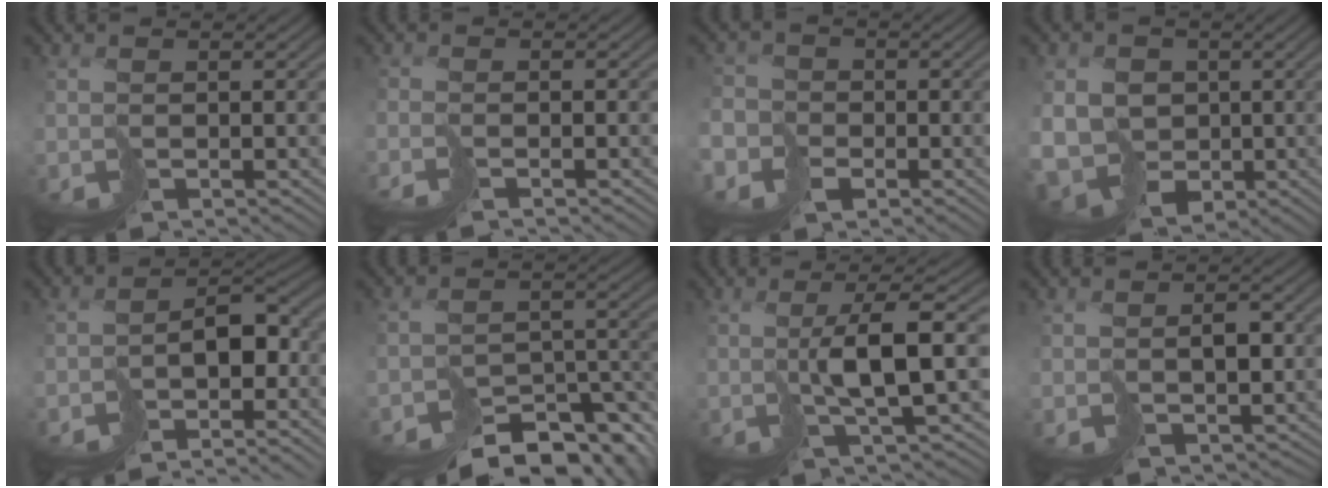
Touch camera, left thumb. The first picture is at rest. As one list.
[{"total": 1.8, "force": [-1.1, -1.3, -0.5], "torque": [0.017, 0.007, -0.025]}, {"total": 5.8, "force": [-3.2, 4.6, 1.5], "torque": [-0.043, -0.019, -0.080]}, {"total": 10.2, "force": [-0.7, 9.1, 4.5], "torque": [-0.124, -0.028, -0.028]}, {"total": 5.1, "force": [-3.6, 2.2, 3.0], "torque": [-0.031, -0.007, -0.064]}, {"total": 10.7, "force": [-9.4, 3.9, 3.5], "torque": [-0.046, -0.011, -0.111]}, {"total": 4.8, "force": [1.6, -0.1, 4.6], "torque": [-0.083, 0.012, 0.033]}, {"total": 3.3, "force": [0.5, 2.4, 2.2], "torque": [-0.031, -0.002, 0.023]}]